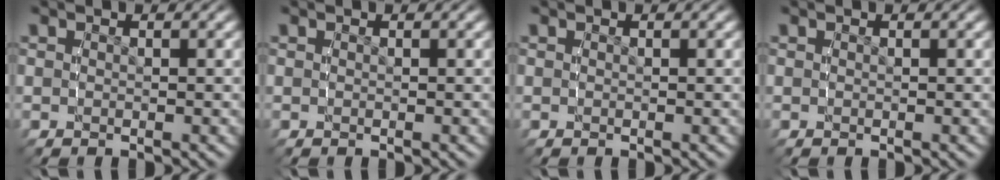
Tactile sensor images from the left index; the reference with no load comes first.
{"total": 0.0}
{"total": 0.0}
{"total": 0.0}